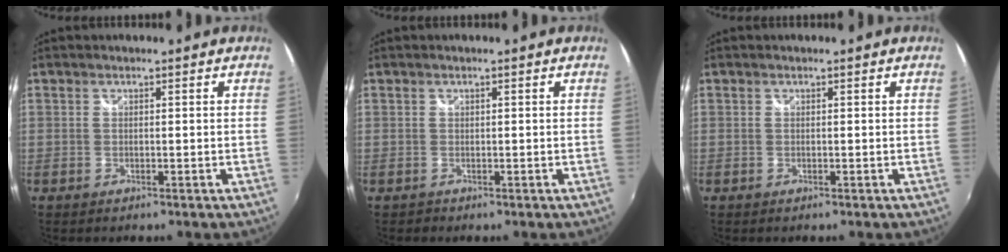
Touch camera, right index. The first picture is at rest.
{"total": 0.7, "force": [-0.2, 0.7, 0.0], "torque": [-0.001, 0.000, -0.002]}
{"total": 0.0}